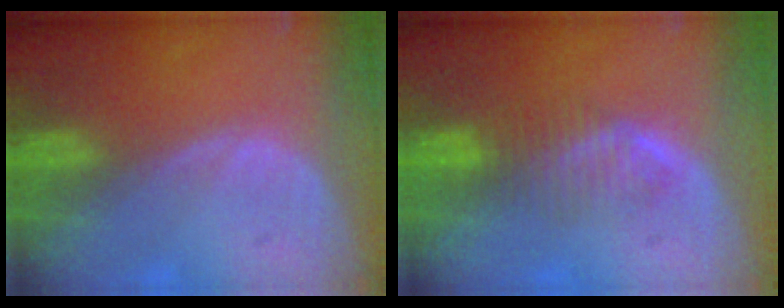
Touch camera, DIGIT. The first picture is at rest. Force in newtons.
{"total": 3.9, "press": 3.9, "slide": 0.8}